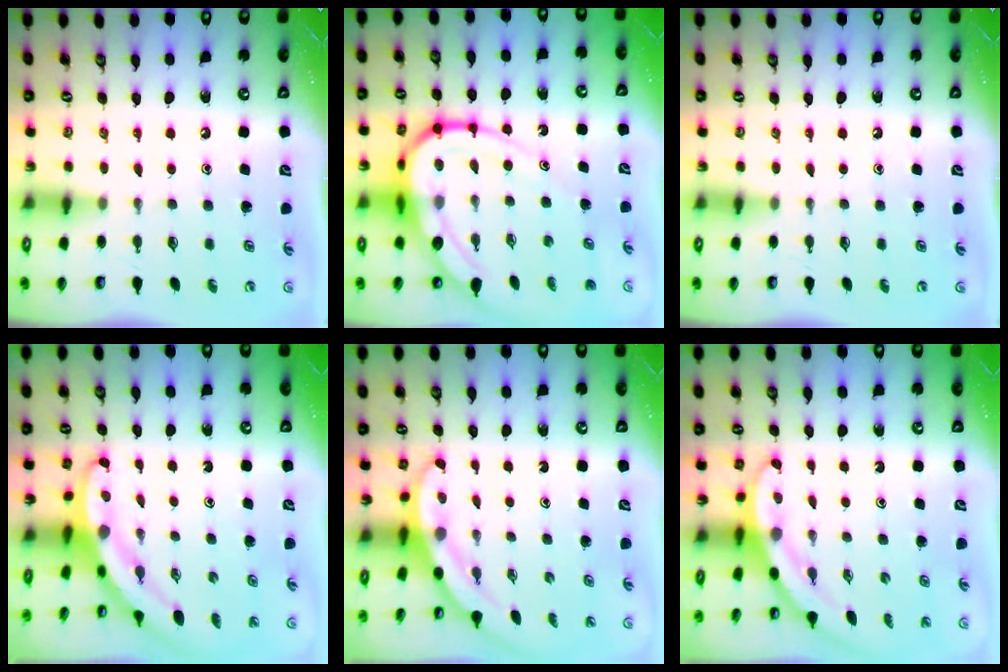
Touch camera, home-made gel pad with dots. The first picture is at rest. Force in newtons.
{"total": 18.6, "press": 18.5, "slide": 1.9}
{"total": 0.0}
{"total": 5.4, "press": 5.4, "slide": 0.3}
{"total": 3.6, "press": 3.6, "slide": 0.2}
{"total": 3.2, "press": 3.2, "slide": 0.2}